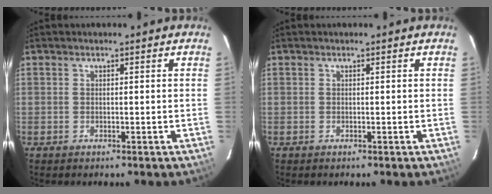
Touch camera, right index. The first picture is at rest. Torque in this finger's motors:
{"motor_torque": [0.01, 0.01, 0.01, 0.00]}